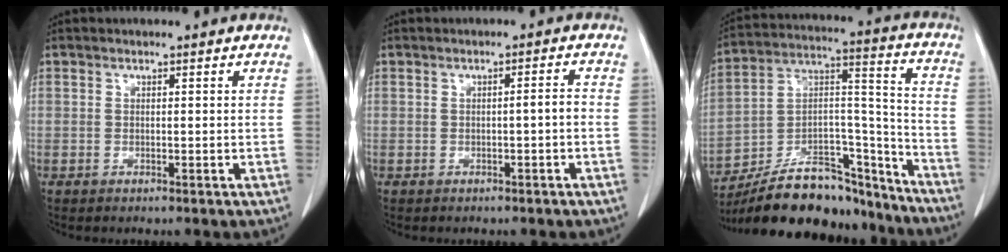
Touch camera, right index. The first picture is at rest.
{"total": 1.5, "force": [-0.5, 0.0, 1.4], "torque": [-0.020, 0.003, -0.007]}
{"total": 22.5, "force": [-19.6, 7.0, 8.6], "torque": [-0.153, 0.031, -0.316]}